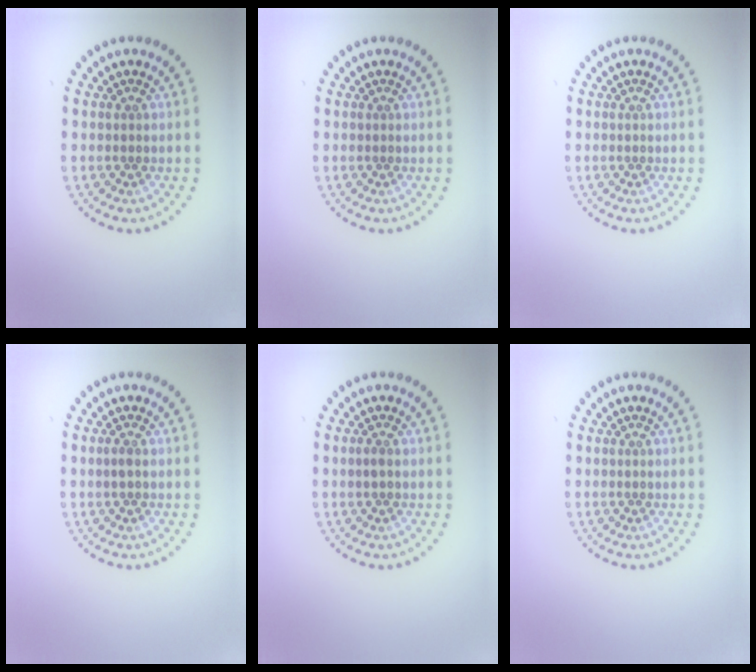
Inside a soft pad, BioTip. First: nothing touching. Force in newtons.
{"total": 0.0}
{"total": 0.0}
{"total": 0.9, "press": 0.8, "slide": 0.2}
{"total": 0.8, "press": 0.8, "slide": 0.1}
{"total": 0.0}